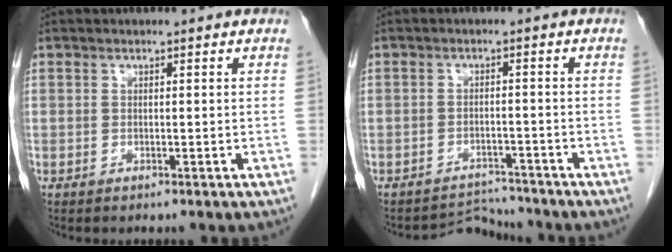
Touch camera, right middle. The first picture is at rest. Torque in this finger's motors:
{"motor_torque": [-0.65, -0.47, -0.15, -0.06]}